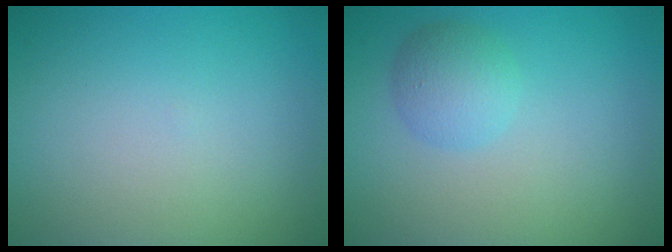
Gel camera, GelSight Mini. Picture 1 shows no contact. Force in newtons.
{"total": 2.5, "press": 2.5, "slide": 0.2}